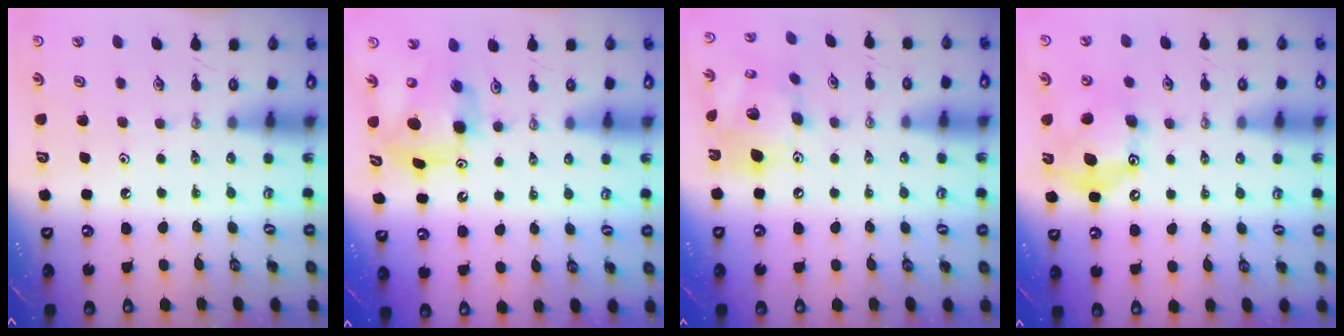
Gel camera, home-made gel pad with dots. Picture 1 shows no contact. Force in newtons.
{"total": 8.8, "press": 8.8, "slide": 0.6}
{"total": 17.2, "press": 16.9, "slide": 3.3}
{"total": 13.7, "press": 13.7, "slide": 0.2}